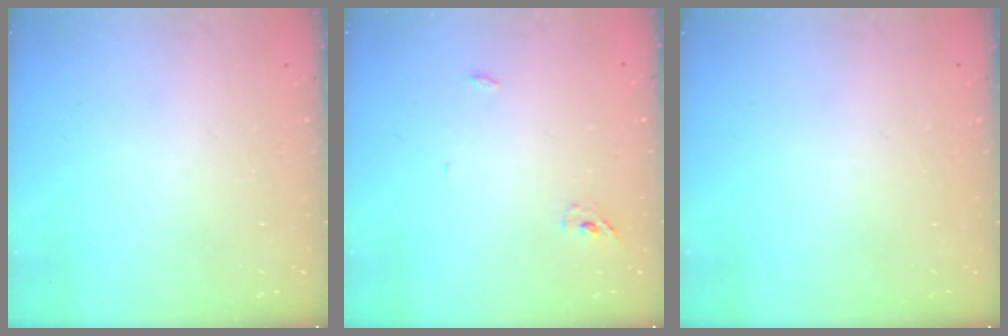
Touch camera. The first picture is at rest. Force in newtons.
{"total": 2.1, "press": 1.9, "slide": 1.0}
{"total": 0.0}